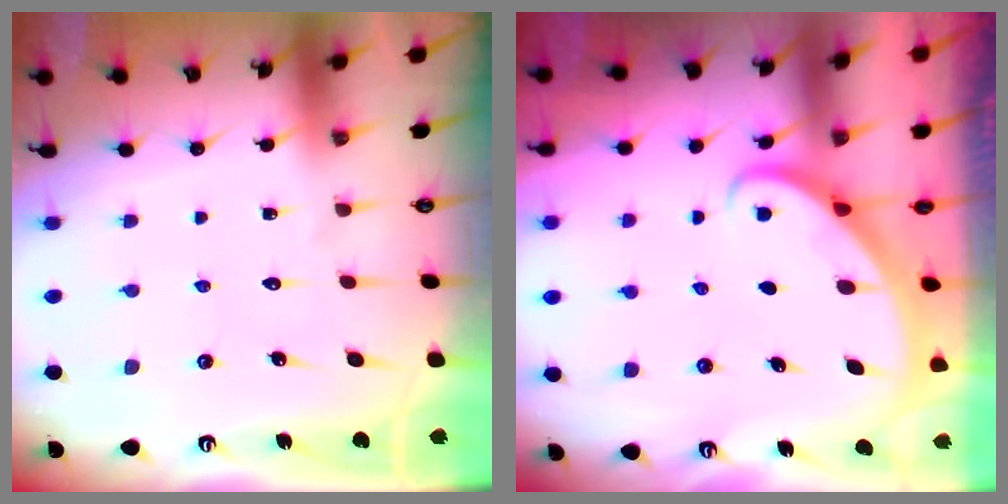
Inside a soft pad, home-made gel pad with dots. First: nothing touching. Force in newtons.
{"total": 2.9, "press": 2.9, "slide": 0.2}